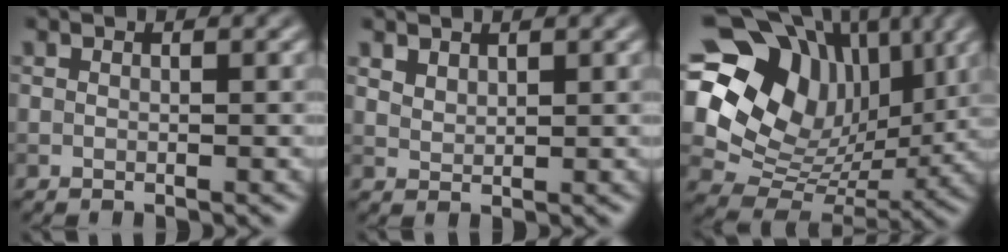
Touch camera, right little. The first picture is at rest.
{"total": 1.5, "force": [1.2, 0.7, 0.5], "torque": [-0.014, -0.001, 0.028]}
{"total": 15.1, "force": [4.8, 11.5, 8.4], "torque": [-0.168, 0.017, 0.088]}